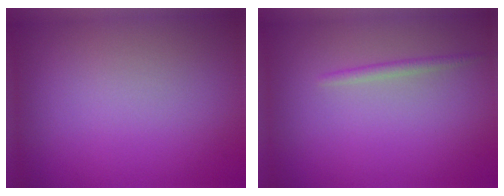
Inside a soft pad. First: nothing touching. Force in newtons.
{"total": 1.0, "press": 1.0, "slide": 0.0}